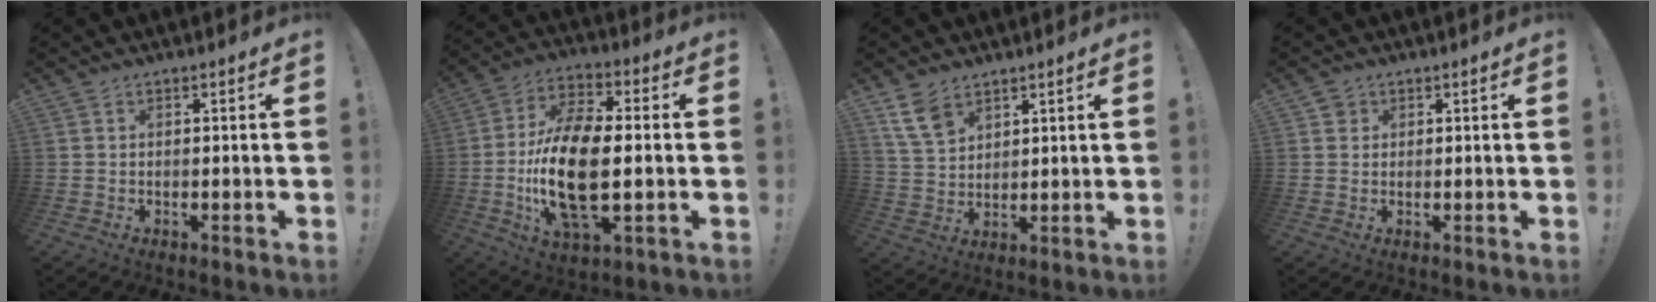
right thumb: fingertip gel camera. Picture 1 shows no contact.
{"total": 19.8, "force": [-2.1, 9.2, 17.4], "torque": [-0.355, -0.005, -0.034]}
{"total": 8.8, "force": [5.8, 5.2, 4.2], "torque": [-0.080, -0.024, 0.118]}
{"total": 2.1, "force": [1.0, 1.7, 0.4], "torque": [0.000, -0.001, 0.017]}